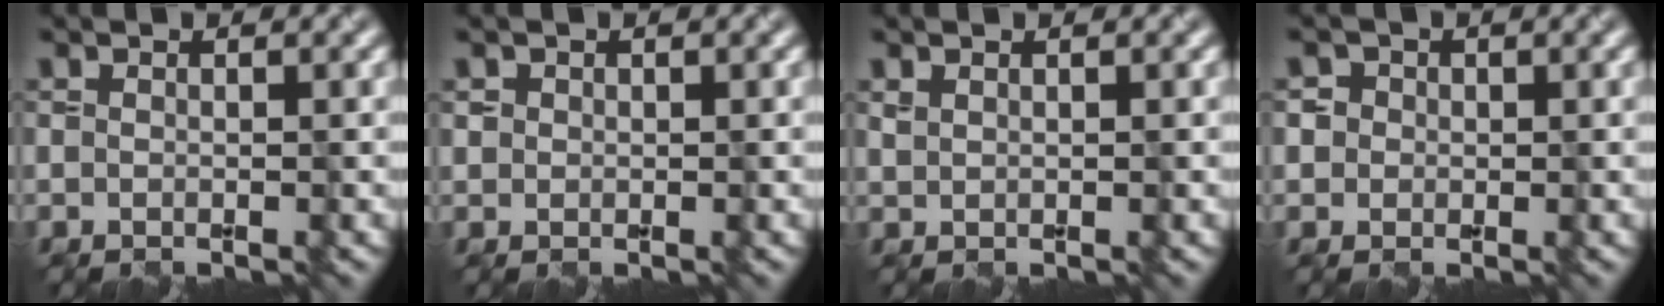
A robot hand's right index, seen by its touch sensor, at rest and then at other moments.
{"total": 0.7, "force": [0.2, 0.7, 0.0], "torque": [0.006, -0.003, 0.006]}
{"total": 0.6, "force": [0.6, 0.2, 0.1], "torque": [-0.006, 0.001, 0.017]}
{"total": 2.7, "force": [0.9, 2.4, 0.8], "torque": [0.002, 0.013, 0.005]}